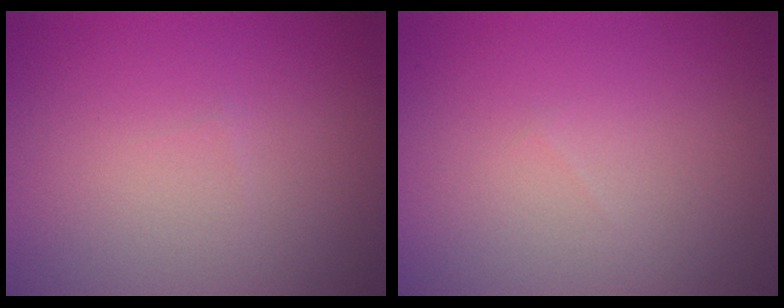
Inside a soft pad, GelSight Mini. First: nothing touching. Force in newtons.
{"total": 0.0}